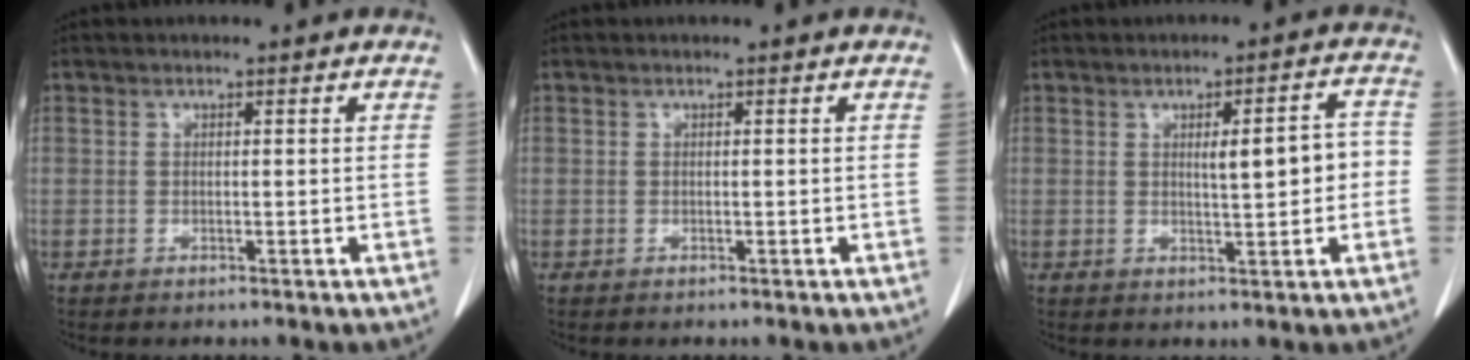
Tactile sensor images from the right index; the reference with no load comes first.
{"total": 0.0}
{"total": 6.1, "force": [0.0, 1.5, 5.9], "torque": [-0.083, 0.016, 0.004]}